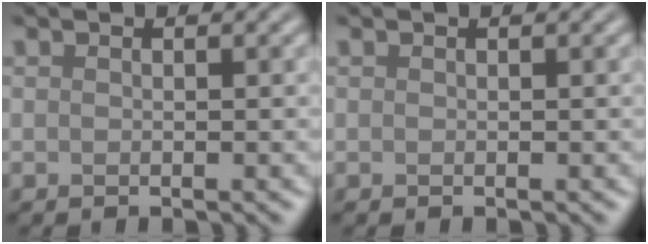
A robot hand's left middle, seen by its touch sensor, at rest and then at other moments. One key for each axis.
{"total": 0.0}